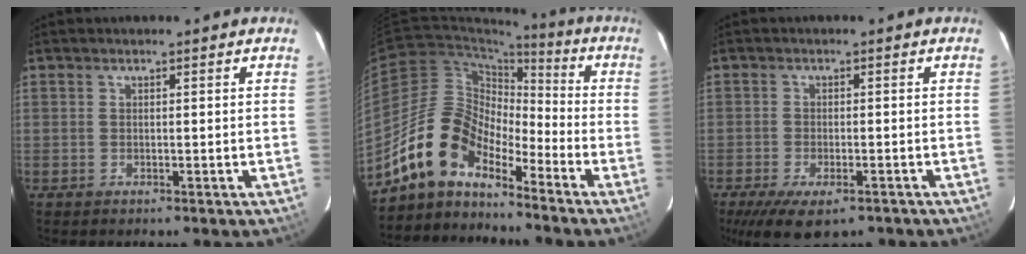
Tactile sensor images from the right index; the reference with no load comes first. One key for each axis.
{"total": 12.5, "fx": -10.2, "fy": 5.0, "fz": 5.3, "tx": -0.095, "ty": 0.023, "tz": -0.201}
{"total": 10.1, "fx": -6.7, "fy": 4.1, "fz": 6.4, "tx": -0.139, "ty": -0.035, "tz": -0.104}